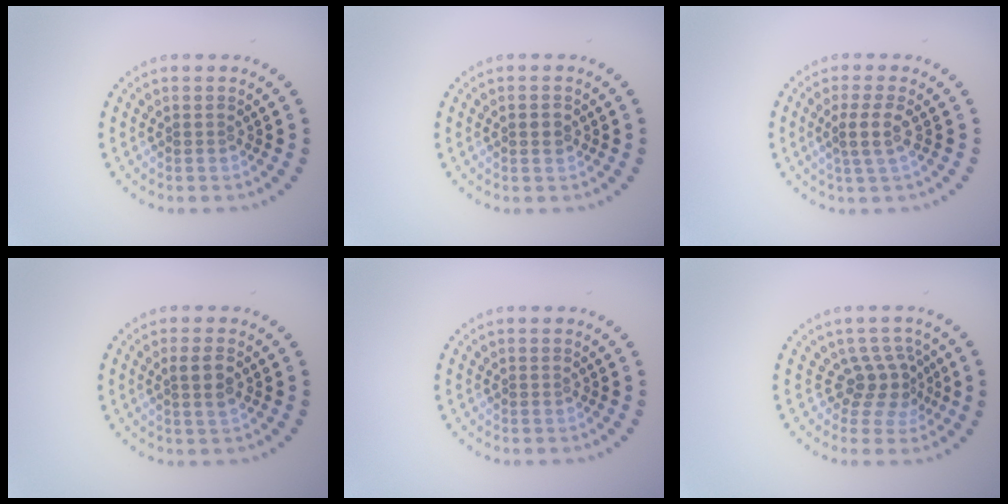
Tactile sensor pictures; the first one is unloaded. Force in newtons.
{"total": 1.4, "press": 1.4, "slide": 0.1}
{"total": 2.2, "press": 1.7, "slide": 1.4}
{"total": 1.9, "press": 1.7, "slide": 0.6}
{"total": 0.0}
{"total": 2.9, "press": 2.0, "slide": 2.2}